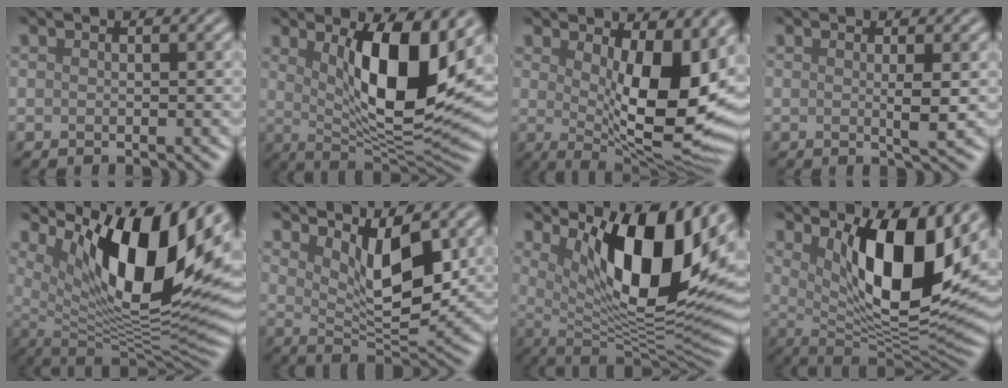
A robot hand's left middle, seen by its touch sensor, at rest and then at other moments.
{"total": 10.6, "force": [2.8, 3.3, 9.7], "torque": [-0.152, -0.016, 0.052]}
{"total": 12.1, "force": [2.0, 4.2, 11.1], "torque": [-0.148, -0.022, 0.034]}
{"total": 1.8, "force": [0.2, 0.2, 1.8], "torque": [-0.031, -0.005, -0.001]}
{"total": 14.5, "force": [6.3, 4.5, 12.3], "torque": [-0.188, -0.004, 0.112]}
{"total": 6.5, "force": [2.5, 2.7, 5.4], "torque": [-0.094, -0.021, 0.048]}
{"total": 13.3, "force": [5.0, 4.5, 11.4], "torque": [-0.164, -0.013, 0.087]}
{"total": 11.6, "force": [3.7, 3.9, 10.2], "torque": [-0.160, -0.020, 0.067]}